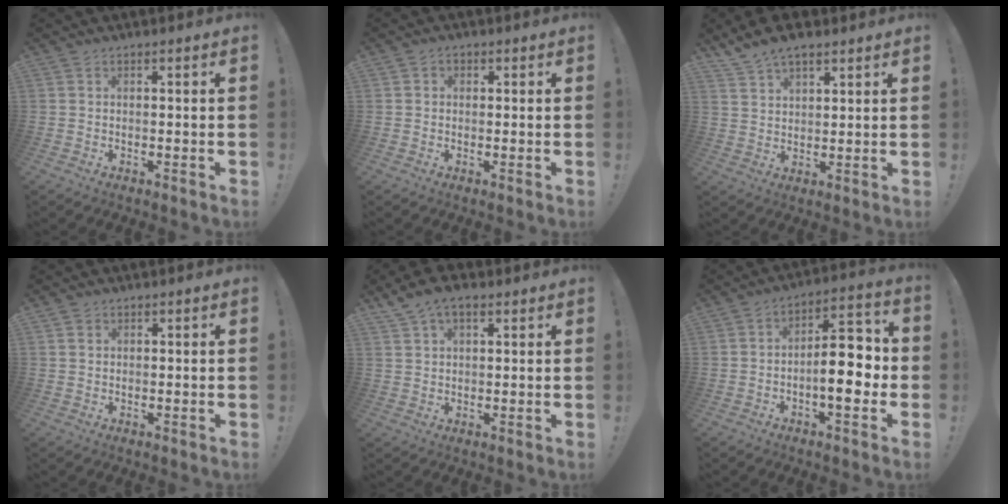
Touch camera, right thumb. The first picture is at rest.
{"total": 1.5, "force": [-0.2, 1.4, 0.6], "torque": [-0.006, 0.004, -0.005]}
{"total": 7.1, "force": [5.4, 3.0, 3.4], "torque": [-0.053, -0.028, 0.100]}
{"total": 1.2, "force": [0.6, 1.0, 0.2], "torque": [0.004, -0.001, 0.011]}
{"total": 6.5, "force": [3.9, 3.3, 4.2], "torque": [-0.069, -0.008, 0.072]}
{"total": 13.7, "force": [-2.4, 6.0, 12.1], "torque": [-0.164, 0.014, -0.047]}